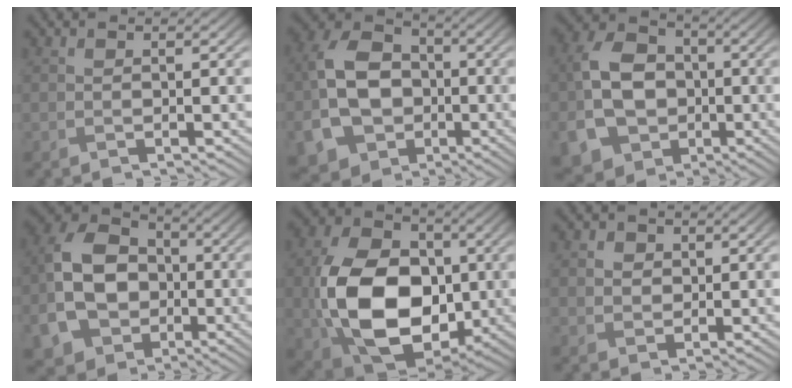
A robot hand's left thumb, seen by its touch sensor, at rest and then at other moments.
{"total": 13.6, "force": [-2.8, 10.8, 7.8], "torque": [-0.205, -0.032, -0.053]}
{"total": 12.4, "force": [-2.2, 10.1, 6.8], "torque": [-0.185, -0.036, -0.037]}
{"total": 14.0, "force": [-2.9, 10.8, 8.3], "torque": [-0.213, -0.029, -0.056]}
{"total": 16.7, "force": [-2.3, 11.6, 11.8], "torque": [-0.254, -0.022, -0.044]}
{"total": 2.5, "force": [0.8, 2.2, 0.8], "torque": [-0.028, -0.006, 0.012]}